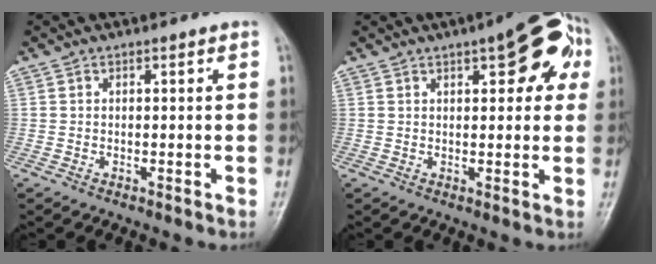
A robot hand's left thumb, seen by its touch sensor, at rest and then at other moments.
{"total": 11.7, "force": [4.5, 4.8, 9.7], "torque": [-0.086, 0.010, 0.048]}